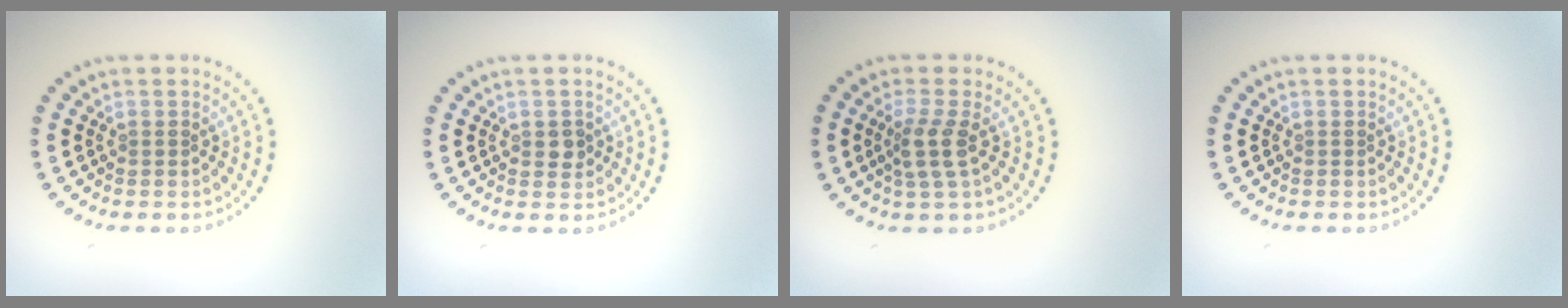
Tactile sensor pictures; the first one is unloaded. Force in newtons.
{"total": 1.2, "press": 1.2, "slide": 0.1}
{"total": 2.5, "press": 2.0, "slide": 1.5}
{"total": 0.0}